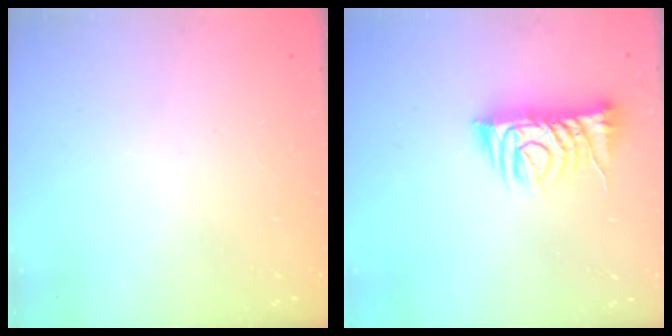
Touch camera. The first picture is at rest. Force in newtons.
{"total": 9.7, "press": 9.7, "slide": 0.3}